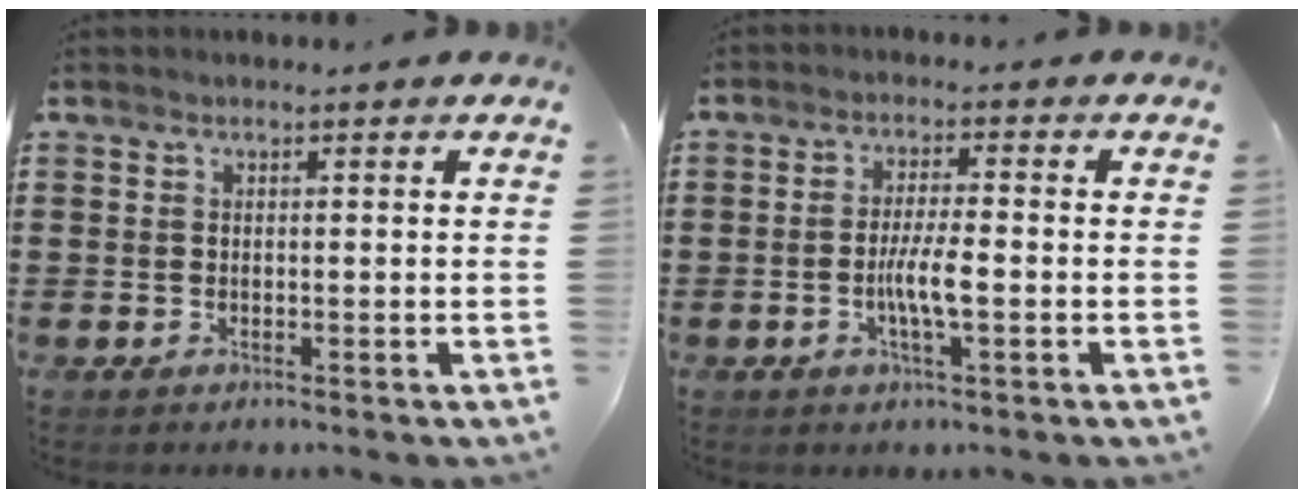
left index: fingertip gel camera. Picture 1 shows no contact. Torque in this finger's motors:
{"motor_torque": [1.11, 0.34, 0.35, 0.13]}